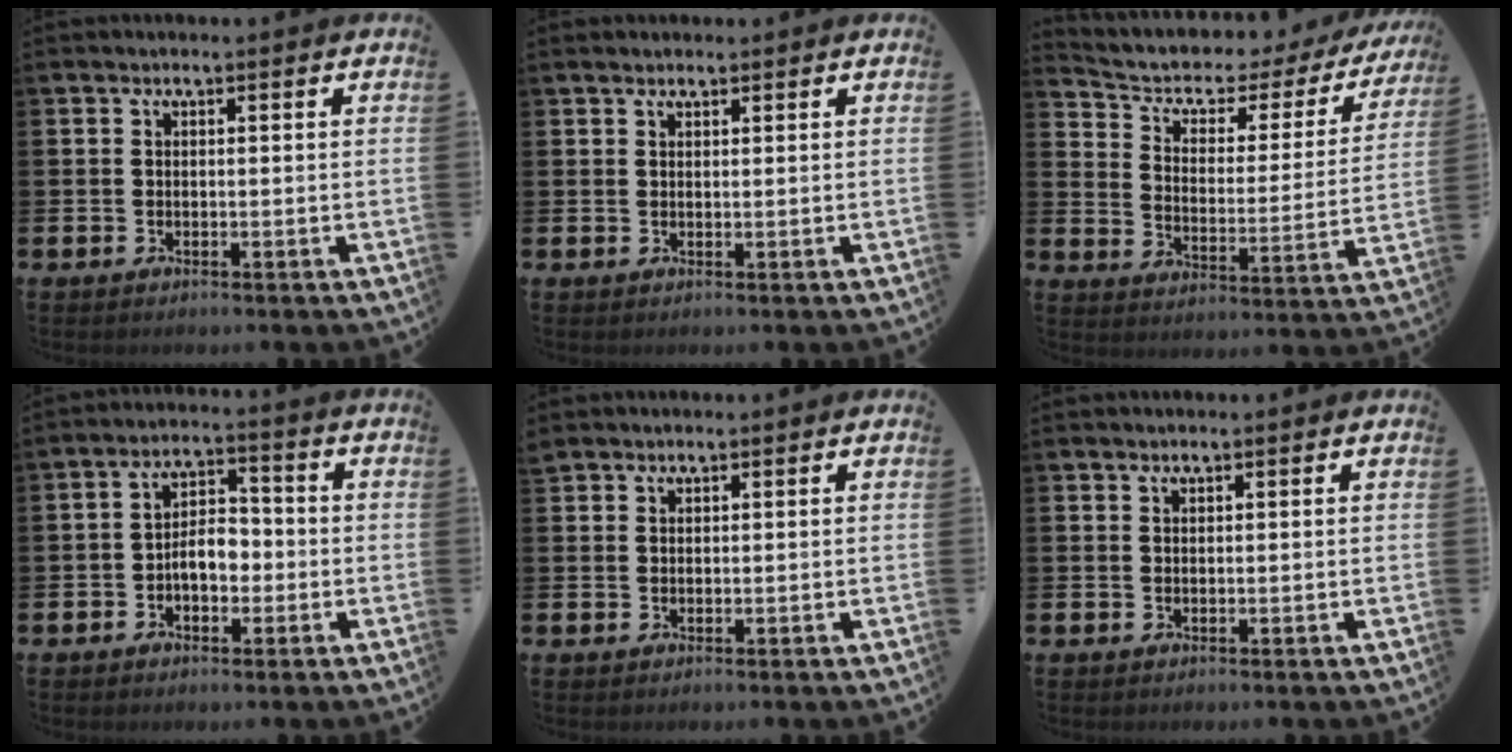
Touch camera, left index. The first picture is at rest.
{"total": 1.1, "force": [1.1, 0.3, 0.1], "torque": [0.005, 0.000, 0.018]}
{"total": 4.4, "force": [3.3, 2.4, 1.6], "torque": [-0.060, -0.027, 0.045]}
{"total": 4.3, "force": [-1.3, 2.6, 3.1], "torque": [-0.052, 0.009, -0.029]}
{"total": 1.5, "force": [1.3, 0.5, 0.0], "torque": [0.005, 0.000, 0.024]}
{"total": 0.9, "force": [0.8, 0.2, 0.0], "torque": [0.000, 0.001, 0.016]}